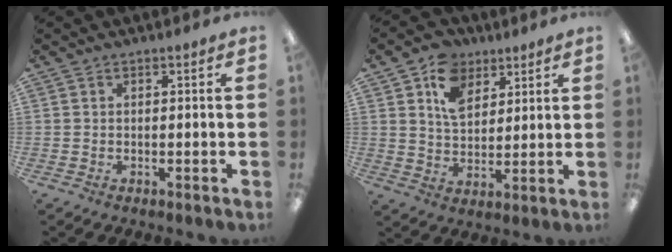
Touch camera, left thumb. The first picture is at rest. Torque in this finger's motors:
{"motor_torque": [-0.11, -0.02, -0.07, -0.18, -0.04]}